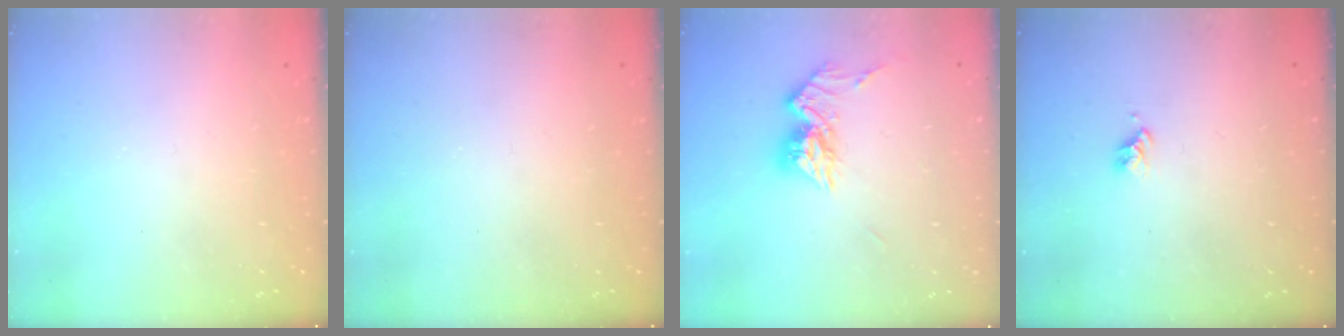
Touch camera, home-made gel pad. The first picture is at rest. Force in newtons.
{"total": 0.0}
{"total": 11.6, "press": 11.6, "slide": 0.8}
{"total": 2.7, "press": 2.7, "slide": 0.3}